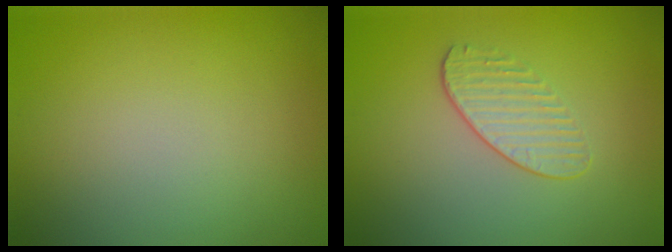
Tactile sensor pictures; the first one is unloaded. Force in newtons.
{"total": 1.8, "press": 1.3, "slide": 1.1}